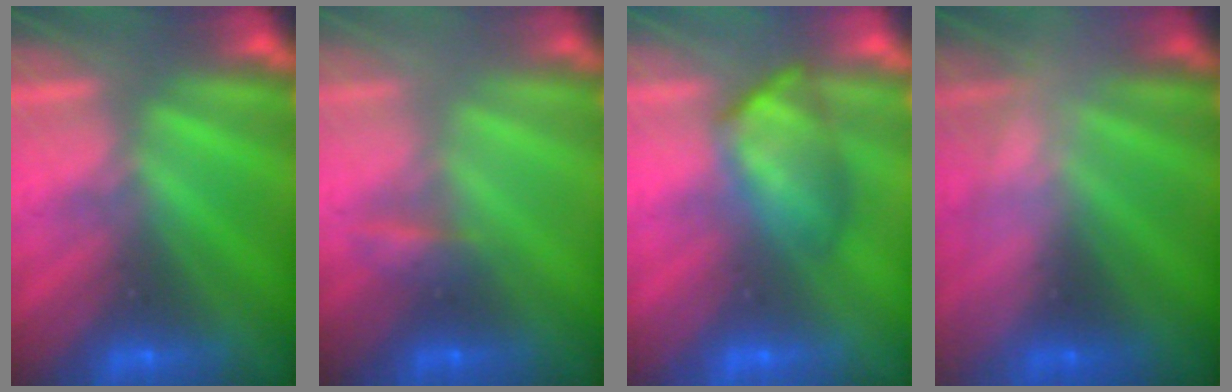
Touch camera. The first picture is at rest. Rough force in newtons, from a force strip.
{"total": 2.2}
{"total": 4.3}
{"total": 2.6}